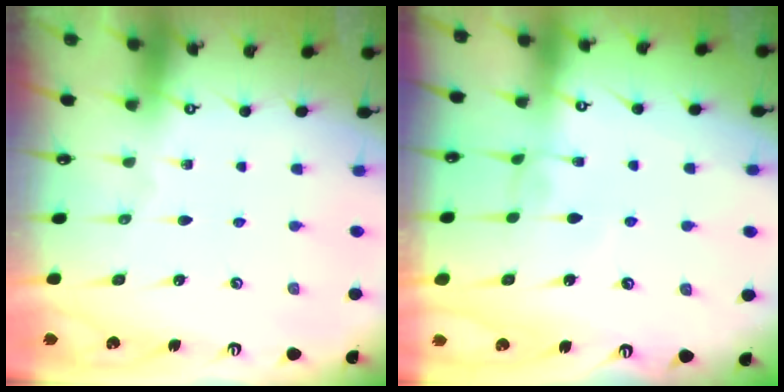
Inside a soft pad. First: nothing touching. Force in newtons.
{"total": 0.0}